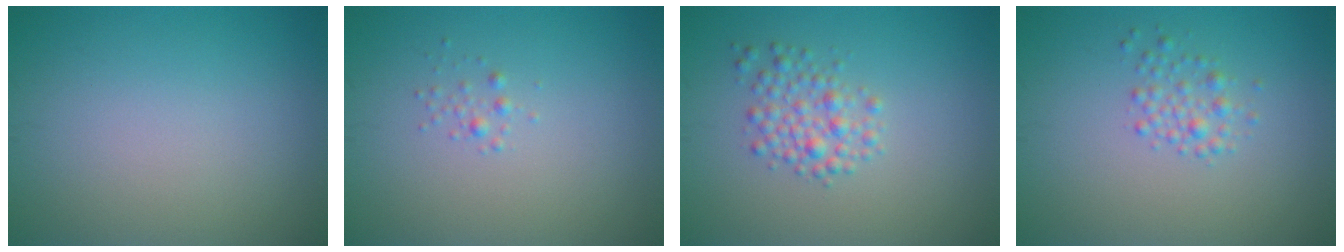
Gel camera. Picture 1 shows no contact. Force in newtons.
{"total": 0.7, "press": 0.7, "slide": 0.0}
{"total": 2.6, "press": 2.6, "slide": 0.1}
{"total": 1.7, "press": 1.7, "slide": 0.1}